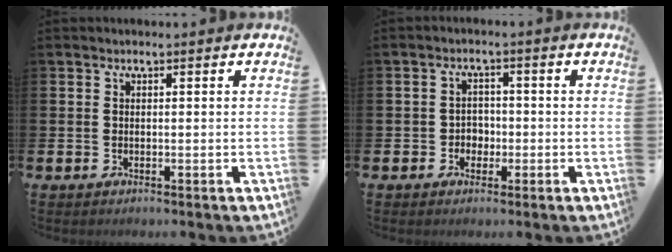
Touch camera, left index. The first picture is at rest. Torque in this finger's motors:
{"motor_torque": [-0.11, 0.17, 0.03, 0.00]}